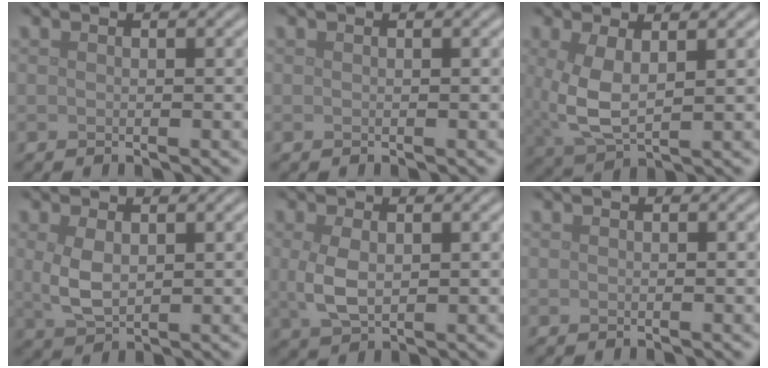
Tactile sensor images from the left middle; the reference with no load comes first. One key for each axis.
{"total": 0.0}
{"total": 4.5, "fx": 0.8, "fy": 2.2, "fz": 3.9, "tx": -0.100, "ty": -0.005, "tz": 0.021}
{"total": 3.2, "fx": 0.6, "fy": 1.8, "fz": 2.6, "tx": -0.064, "ty": -0.003, "tz": 0.017}
{"total": 3.3, "fx": 0.3, "fy": 1.9, "fz": 2.6, "tx": -0.067, "ty": -0.002, "tz": 0.010}
{"total": 0.0}